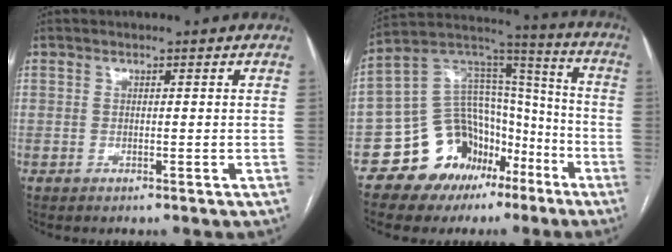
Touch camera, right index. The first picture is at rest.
{"total": 16.2, "force": [-9.2, 11.8, 6.3], "torque": [-0.098, 0.103, -0.145]}